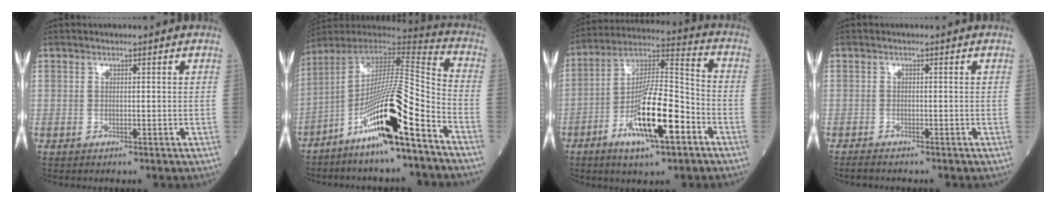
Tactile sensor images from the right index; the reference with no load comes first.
{"total": 17.8, "force": [-9.8, 1.0, 14.8], "torque": [-0.272, -0.011, -0.178]}
{"total": 15.8, "force": [-6.6, 3.2, 14.0], "torque": [-0.256, -0.001, -0.113]}
{"total": 1.4, "force": [-1.3, 0.1, 0.4], "torque": [-0.012, -0.004, -0.023]}